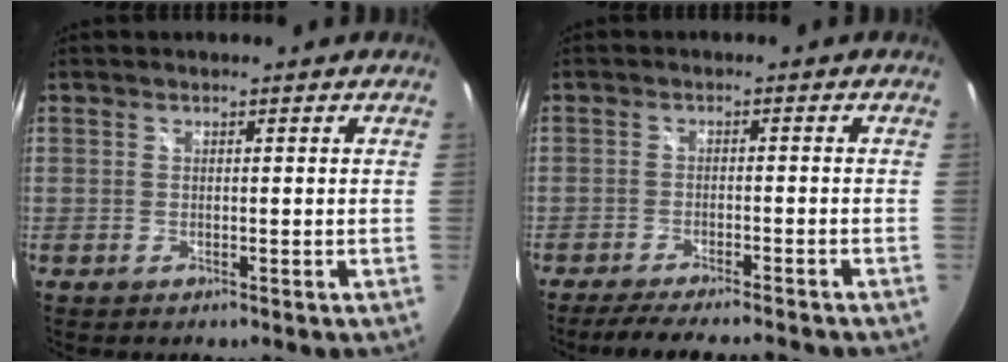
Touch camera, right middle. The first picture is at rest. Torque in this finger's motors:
{"motor_torque": [0.13, -0.12, 0.08, 0.04]}